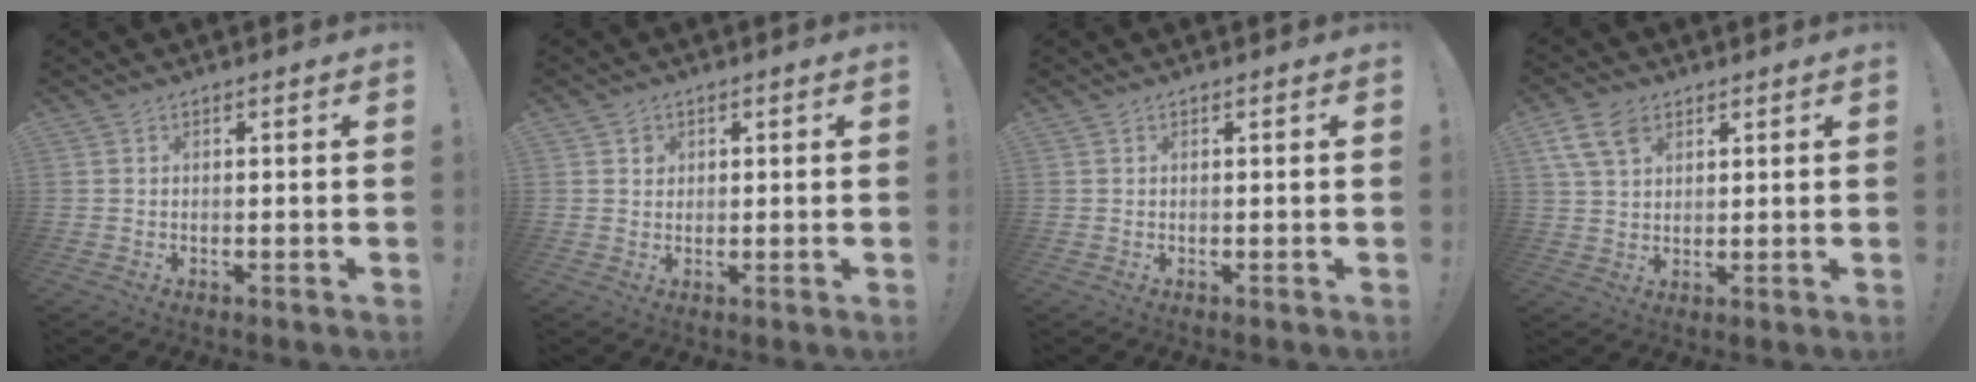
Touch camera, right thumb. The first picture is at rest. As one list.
[{"total": 1.9, "force": [0.9, 1.7, 0.3], "torque": [0.007, -0.006, 0.012]}, {"total": 0.0}, {"total": 8.9, "force": [4.6, 5.7, 5.0], "torque": [-0.102, -0.008, 0.092]}]